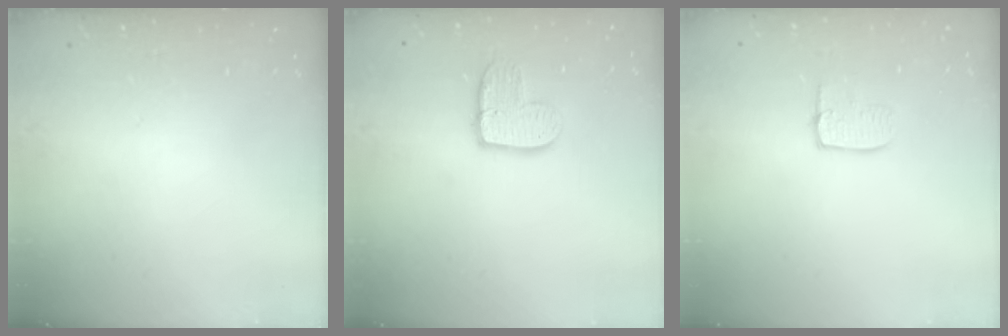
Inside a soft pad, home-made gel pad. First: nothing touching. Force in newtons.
{"total": 10.7, "press": 10.7, "slide": 1.0}
{"total": 7.7, "press": 7.7, "slide": 0.6}